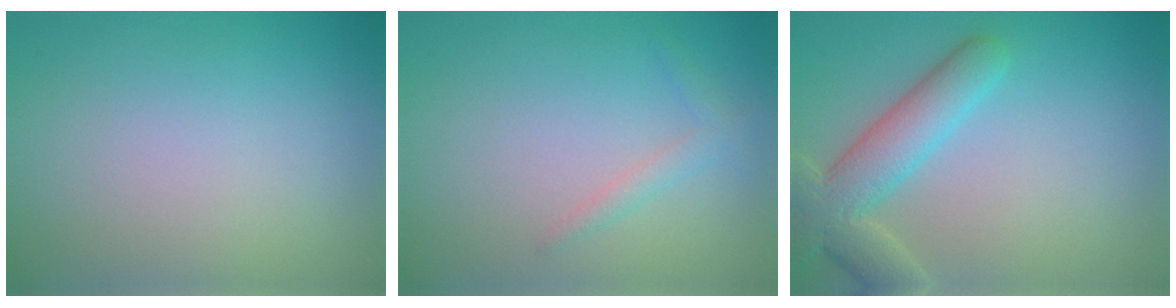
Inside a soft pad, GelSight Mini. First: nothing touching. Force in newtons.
{"total": 1.3, "press": 1.3, "slide": 0.0}
{"total": 5.6, "press": 5.6, "slide": 0.4}